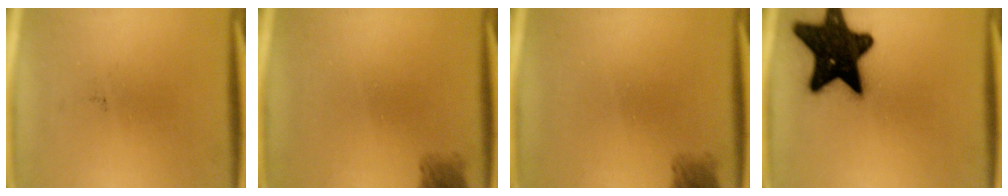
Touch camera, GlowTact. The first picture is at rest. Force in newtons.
{"total": 2.1}
{"total": 2.1}
{"total": 19.9}